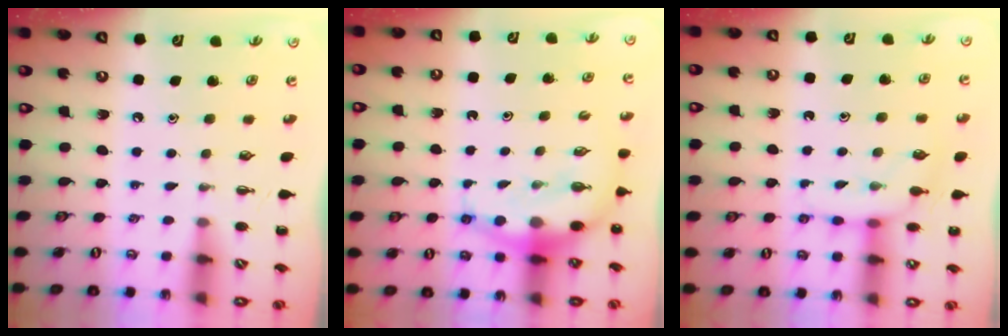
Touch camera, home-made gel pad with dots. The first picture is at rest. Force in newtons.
{"total": 7.1, "press": 7.0, "slide": 1.4}
{"total": 7.7, "press": 7.7, "slide": 0.8}